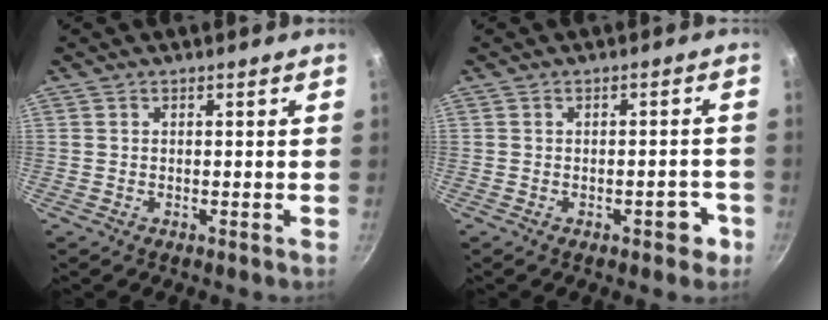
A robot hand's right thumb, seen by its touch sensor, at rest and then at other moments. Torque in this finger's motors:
{"motor_torque": [1.35, 0.45, 0.76, -1.09, 0.06]}